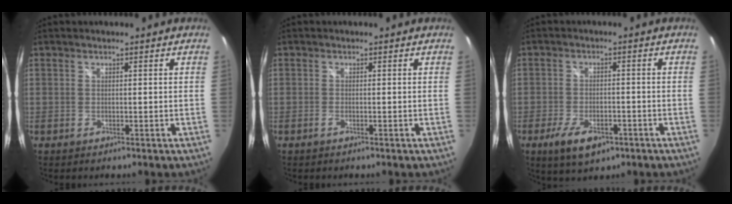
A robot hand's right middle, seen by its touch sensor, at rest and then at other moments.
{"total": 0.8, "force": [-0.5, 0.0, 0.6], "torque": [-0.012, -0.001, -0.013]}
{"total": 7.9, "force": [-4.4, 3.6, 5.4], "torque": [-0.120, -0.013, -0.070]}